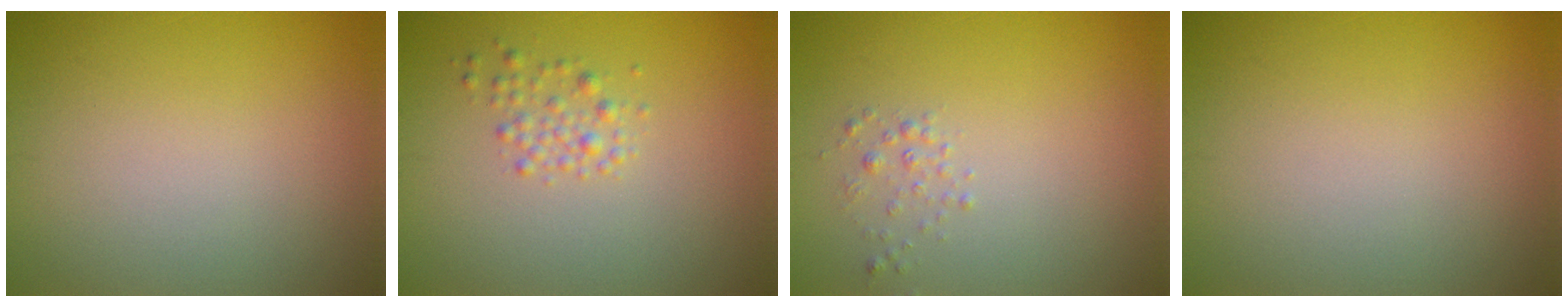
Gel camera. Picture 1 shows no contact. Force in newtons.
{"total": 1.6, "press": 1.6, "slide": 0.0}
{"total": 1.0, "press": 1.0, "slide": 0.1}
{"total": 0.0}